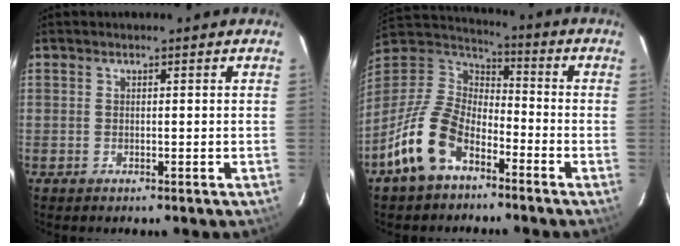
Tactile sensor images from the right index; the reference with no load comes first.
{"total": 15.3, "force": [-8.7, 8.4, 9.3], "torque": [-0.202, 0.005, -0.168]}